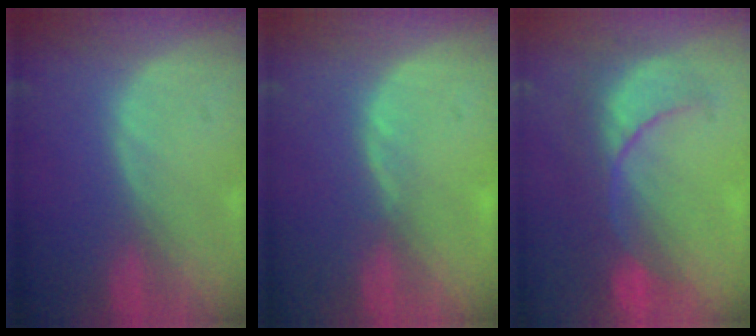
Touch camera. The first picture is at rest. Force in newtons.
{"total": 1.1, "press": 1.0, "slide": 0.5}
{"total": 8.5, "press": 8.4, "slide": 1.3}